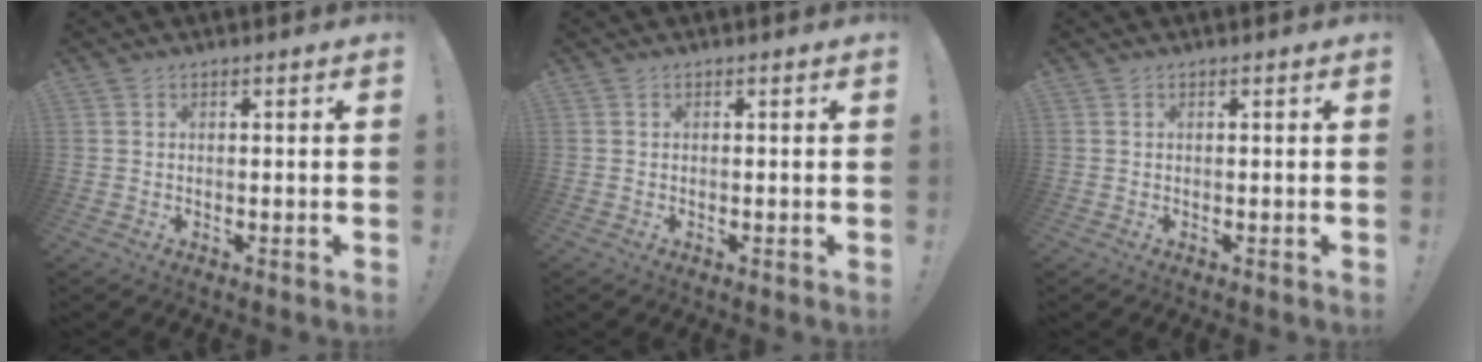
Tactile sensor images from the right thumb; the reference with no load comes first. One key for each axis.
{"total": 0.0}
{"total": 0.0}